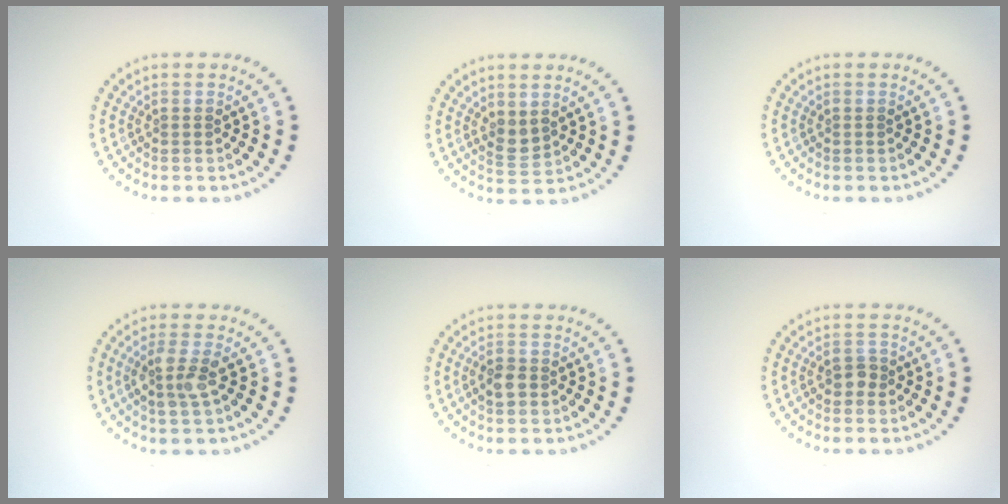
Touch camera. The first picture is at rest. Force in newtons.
{"total": 1.6, "press": 1.4, "slide": 0.9}
{"total": 0.0}
{"total": 2.7, "press": 2.6, "slide": 0.9}
{"total": 1.7, "press": 1.7, "slide": 0.2}
{"total": 1.5, "press": 1.5, "slide": 0.4}